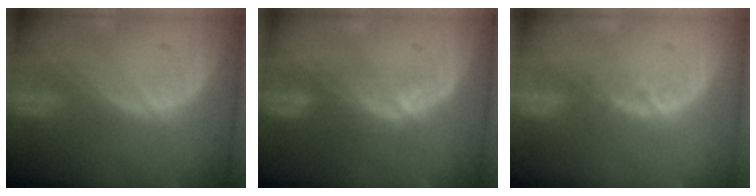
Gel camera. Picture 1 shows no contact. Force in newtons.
{"total": 3.4, "press": 3.0, "slide": 1.7}
{"total": 2.1, "press": 1.8, "slide": 1.1}